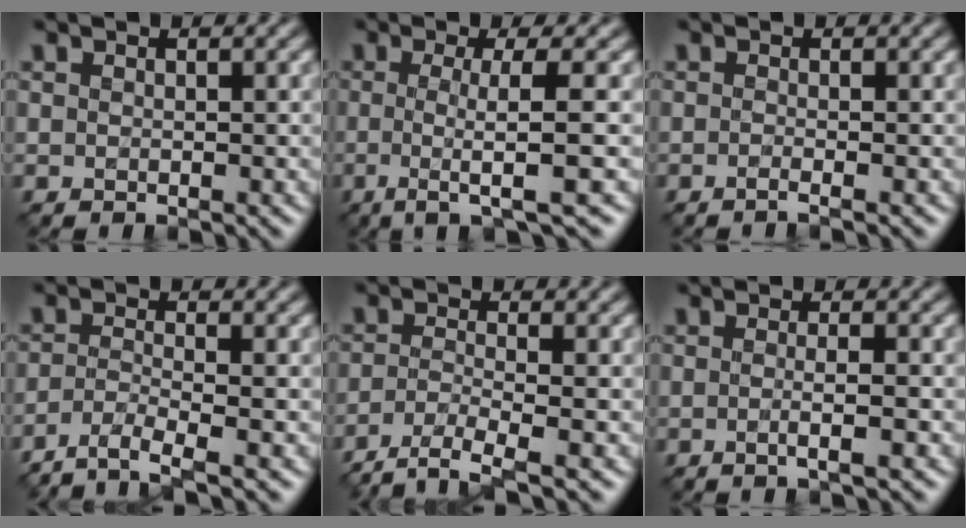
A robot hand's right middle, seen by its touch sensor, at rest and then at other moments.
{"total": 5.2, "force": [-0.7, 0.8, 5.1], "torque": [-0.080, -0.009, -0.016]}
{"total": 1.2, "force": [-0.6, 0.3, 0.9], "torque": [-0.006, -0.010, -0.016]}
{"total": 3.5, "force": [-2.7, 0.6, 2.2], "torque": [-0.039, -0.005, -0.062]}
{"total": 3.8, "force": [-2.8, 0.7, 2.5], "torque": [-0.047, -0.009, -0.062]}
{"total": 1.9, "force": [-0.4, 0.5, 1.8], "torque": [-0.022, -0.005, -0.010]}